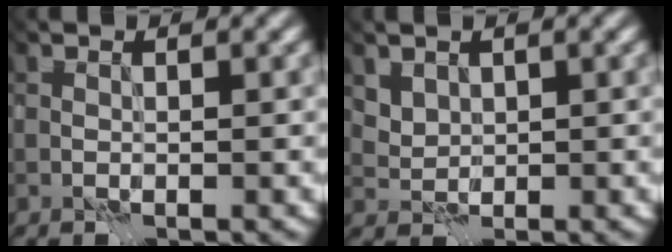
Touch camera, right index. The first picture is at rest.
{"total": 1.1, "force": [0.8, 0.7, -0.3], "torque": [-0.026, -0.028, 0.056]}